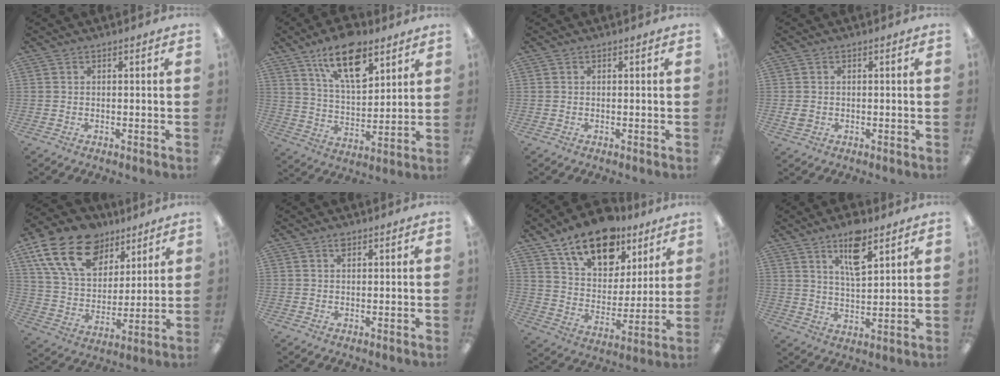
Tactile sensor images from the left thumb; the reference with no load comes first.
{"total": 15.3, "force": [9.6, 7.0, 9.7], "torque": [-0.157, -0.035, 0.166]}
{"total": 0.0}
{"total": 2.1, "force": [-0.2, 1.7, 1.2], "torque": [-0.027, 0.002, -0.005]}
{"total": 20.8, "force": [11.8, 13.0, 11.0], "torque": [-0.207, -0.046, 0.218]}
{"total": 1.4, "force": [0.9, 0.7, 0.9], "torque": [-0.011, -0.001, 0.015]}
{"total": 17.4, "force": [11.8, 9.7, 8.3], "torque": [-0.136, -0.064, 0.212]}
{"total": 9.7, "force": [6.3, 3.4, 6.5], "torque": [-0.101, -0.027, 0.105]}